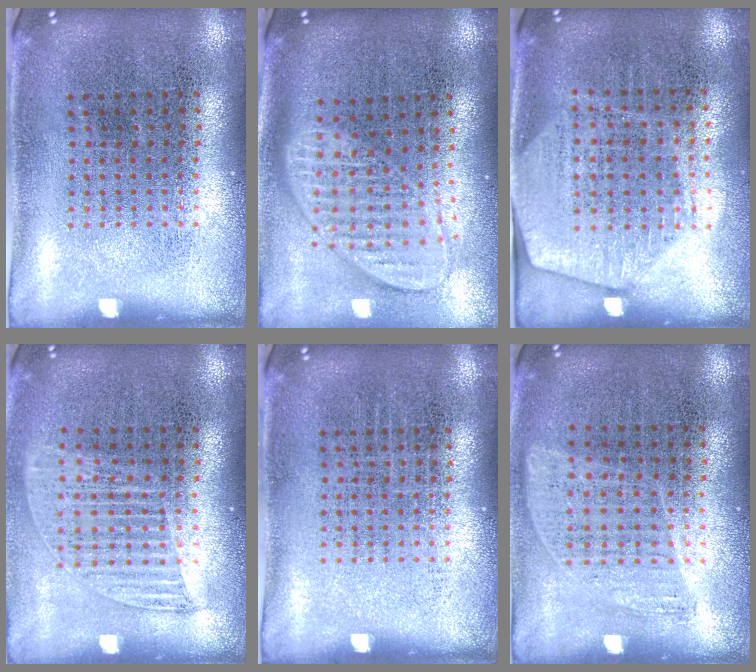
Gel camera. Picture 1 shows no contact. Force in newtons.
{"total": 1.9, "press": 1.5, "slide": 1.1}
{"total": 1.9, "press": 1.7, "slide": 0.9}
{"total": 1.2, "press": 1.1, "slide": 0.5}
{"total": 0.0}
{"total": 0.5, "press": 0.4, "slide": 0.4}